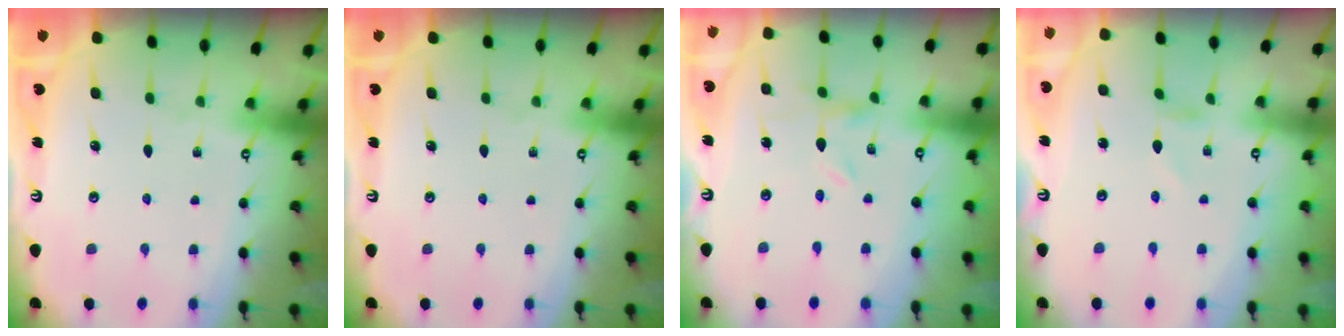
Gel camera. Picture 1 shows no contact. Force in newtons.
{"total": 0.0}
{"total": 0.0}
{"total": 0.9, "press": 0.8, "slide": 0.1}